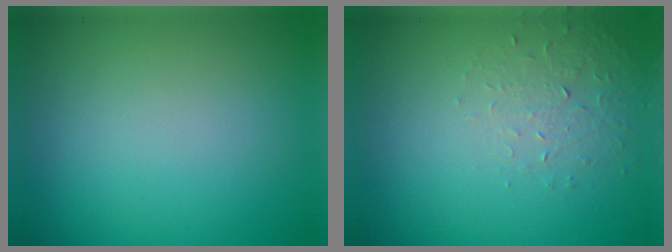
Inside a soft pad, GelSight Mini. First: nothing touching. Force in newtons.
{"total": 1.4, "press": 0.7, "slide": 1.2}